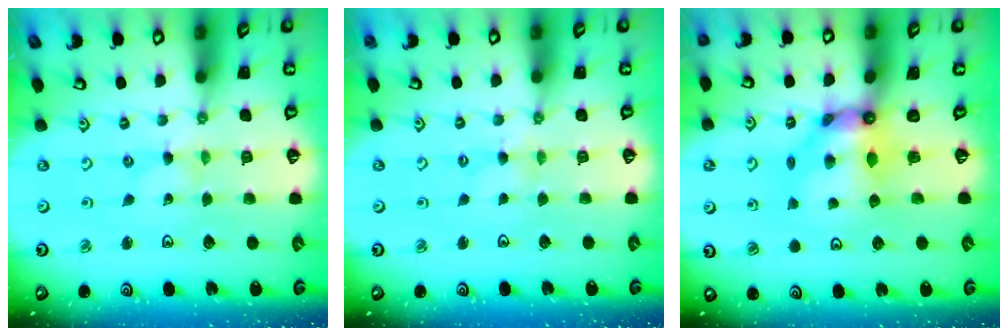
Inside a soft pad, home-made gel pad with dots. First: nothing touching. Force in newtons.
{"total": 1.0, "press": 1.0, "slide": 0.2}
{"total": 8.5, "press": 8.5, "slide": 0.6}